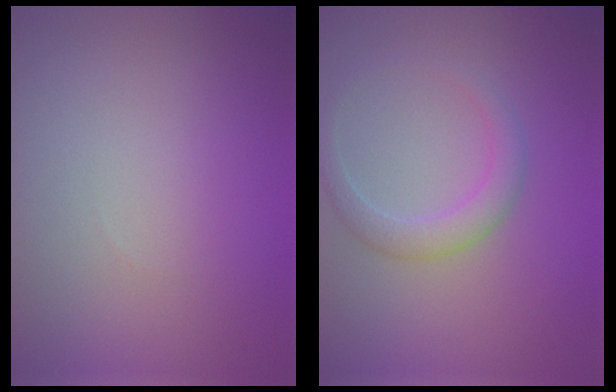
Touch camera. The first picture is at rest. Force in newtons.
{"total": 2.4, "press": 2.4, "slide": 0.2}